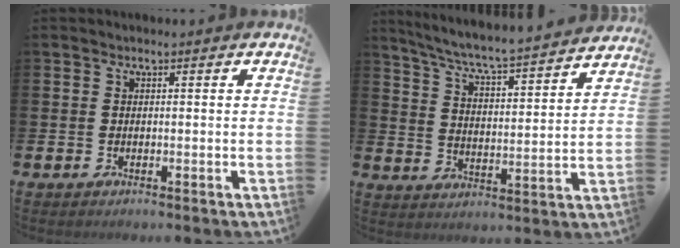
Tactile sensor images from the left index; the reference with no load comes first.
{"total": 6.6, "force": [6.3, 0.0, 2.1], "torque": [-0.073, -0.054, 0.104]}